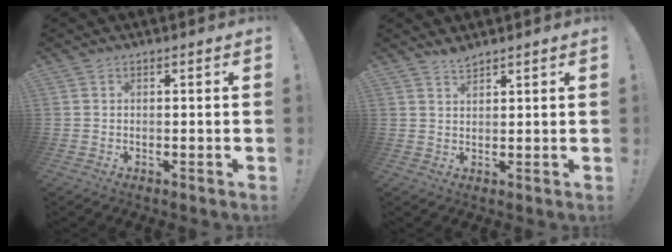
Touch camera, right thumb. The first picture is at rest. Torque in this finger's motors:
{"motor_torque": [-0.09, 0.25, 0.24, 0.08, 0.00]}